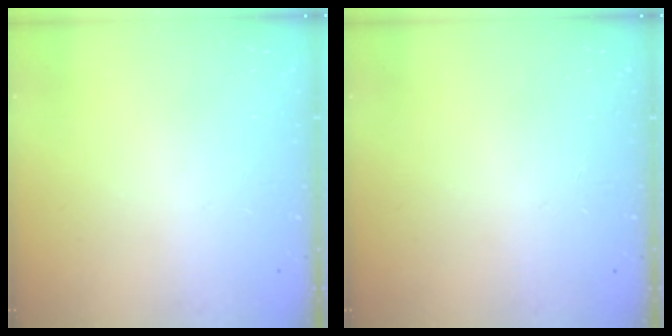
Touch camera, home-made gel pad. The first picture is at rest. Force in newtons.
{"total": 0.0}